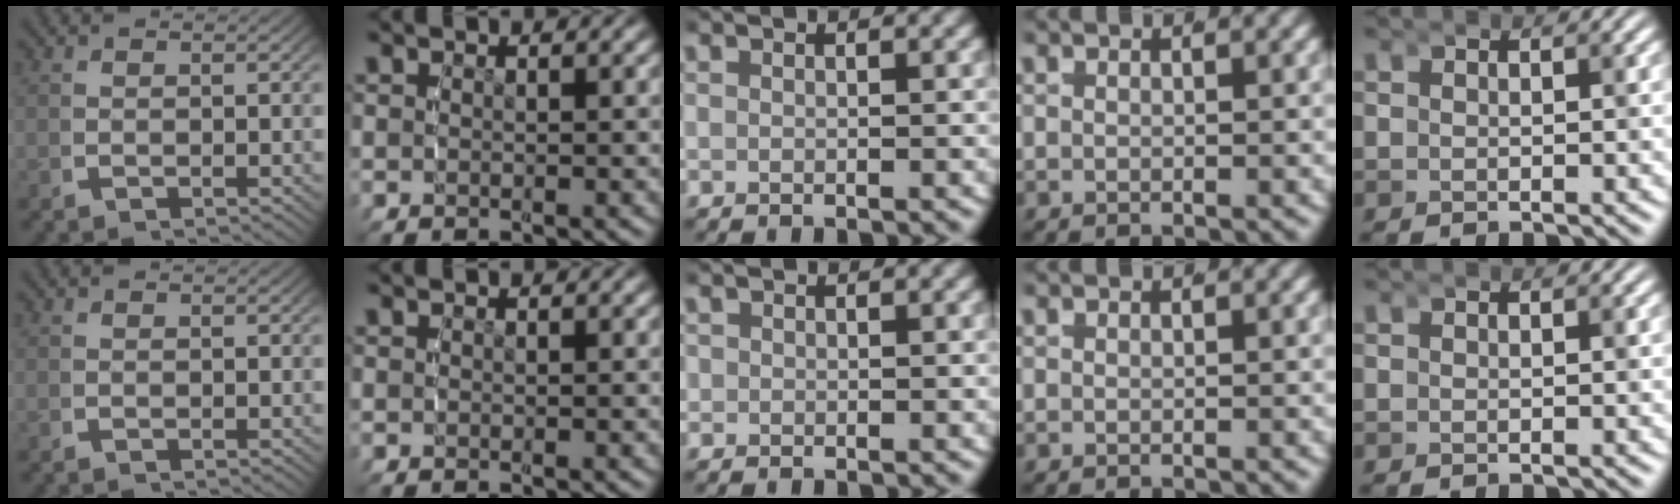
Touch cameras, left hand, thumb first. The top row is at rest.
{"middle": {"total": 0.7, "force": [0.1, 0.7, 0.0], "torque": [0.000, -0.001, -0.003]}}